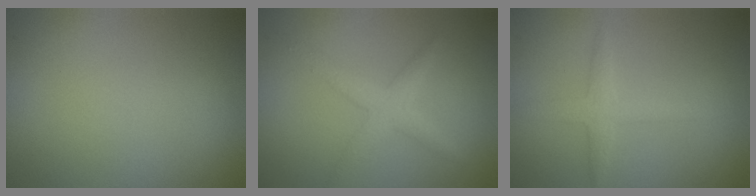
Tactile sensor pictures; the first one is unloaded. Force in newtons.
{"total": 2.5, "press": 2.5, "slide": 0.1}
{"total": 2.2, "press": 2.2, "slide": 0.1}